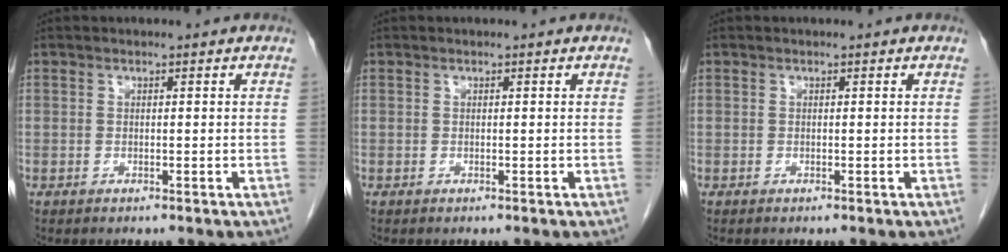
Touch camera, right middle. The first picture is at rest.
{"total": 0.0}
{"total": 0.0}